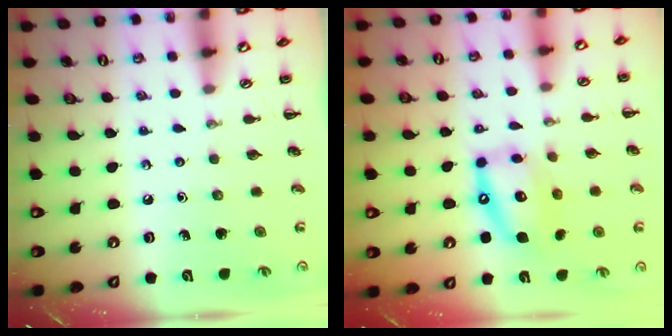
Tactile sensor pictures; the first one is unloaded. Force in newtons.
{"total": 12.8, "press": 12.3, "slide": 3.4}